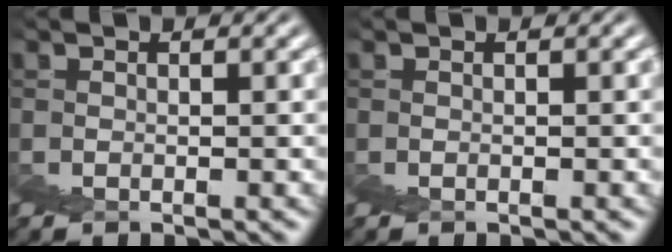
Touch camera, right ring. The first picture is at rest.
{"total": 0.0}